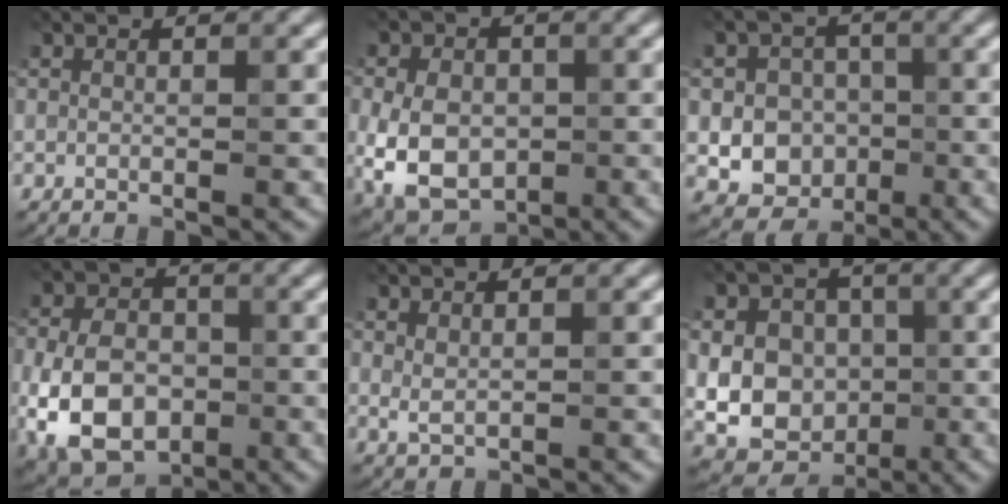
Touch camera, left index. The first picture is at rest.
{"total": 8.1, "force": [-1.5, 5.9, 5.4], "torque": [-0.115, -0.011, -0.032]}
{"total": 6.3, "force": [-1.2, 5.7, 2.4], "torque": [-0.014, 0.005, -0.044]}
{"total": 9.3, "force": [-2.6, 6.5, 6.1], "torque": [-0.126, -0.013, -0.060]}
{"total": 1.2, "force": [0.5, 0.6, 0.9], "torque": [-0.020, -0.003, 0.015]}
{"total": 12.1, "force": [-0.3, 11.0, 5.2], "torque": [-0.103, 0.026, -0.028]}